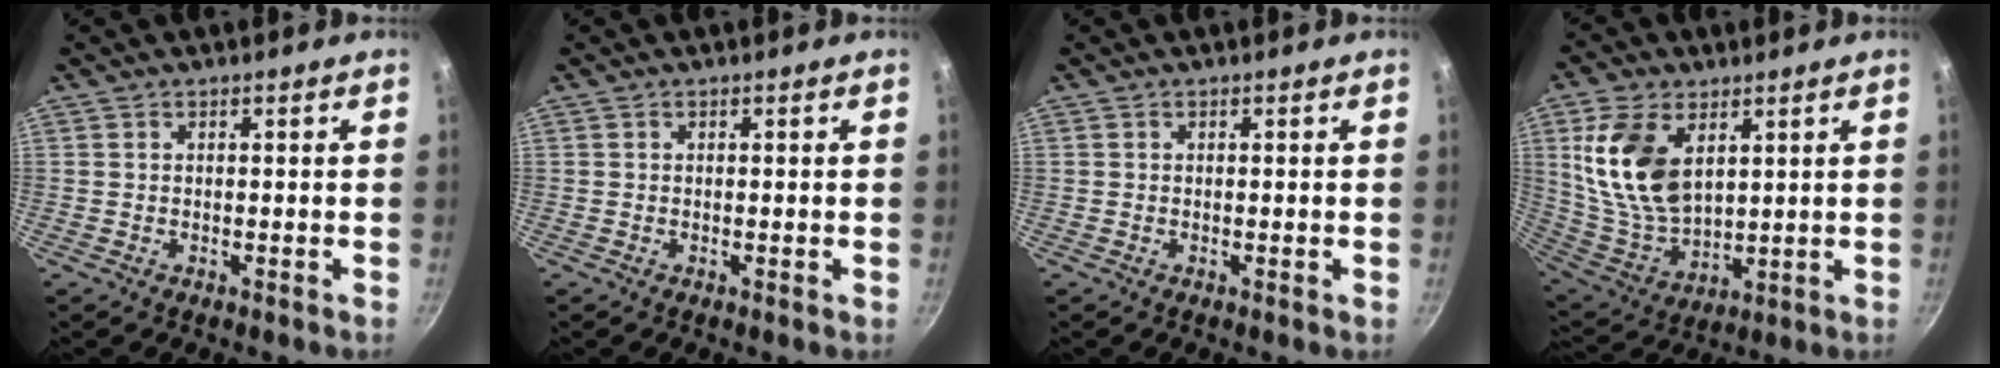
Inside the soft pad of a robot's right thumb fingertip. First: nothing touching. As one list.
[{"total": 0.0}, {"total": 0.0}, {"total": 16.1, "force": [5.2, 9.7, 11.8], "torque": [-0.214, -0.029, 0.116]}]